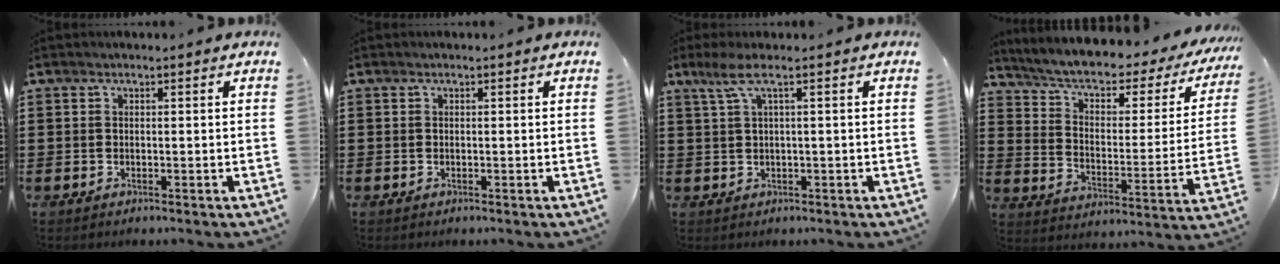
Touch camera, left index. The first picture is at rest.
{"total": 0.0}
{"total": 3.2, "force": [0.9, 0.3, 3.1], "torque": [-0.069, -0.002, 0.011]}
{"total": 4.9, "force": [3.3, 1.9, 3.1], "torque": [-0.078, -0.025, 0.049]}